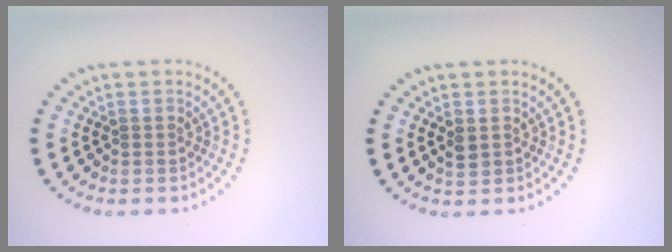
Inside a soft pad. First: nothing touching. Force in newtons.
{"total": 1.1, "press": 1.1, "slide": 0.1}